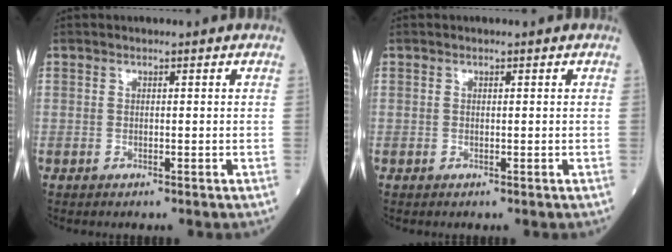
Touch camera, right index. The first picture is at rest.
{"total": 0.0}